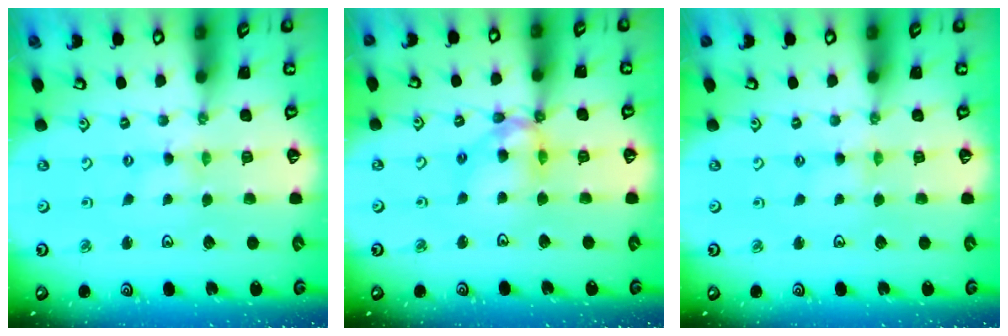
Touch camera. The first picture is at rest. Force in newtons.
{"total": 12.0, "press": 12.0, "slide": 1.0}
{"total": 1.9, "press": 1.9, "slide": 0.4}